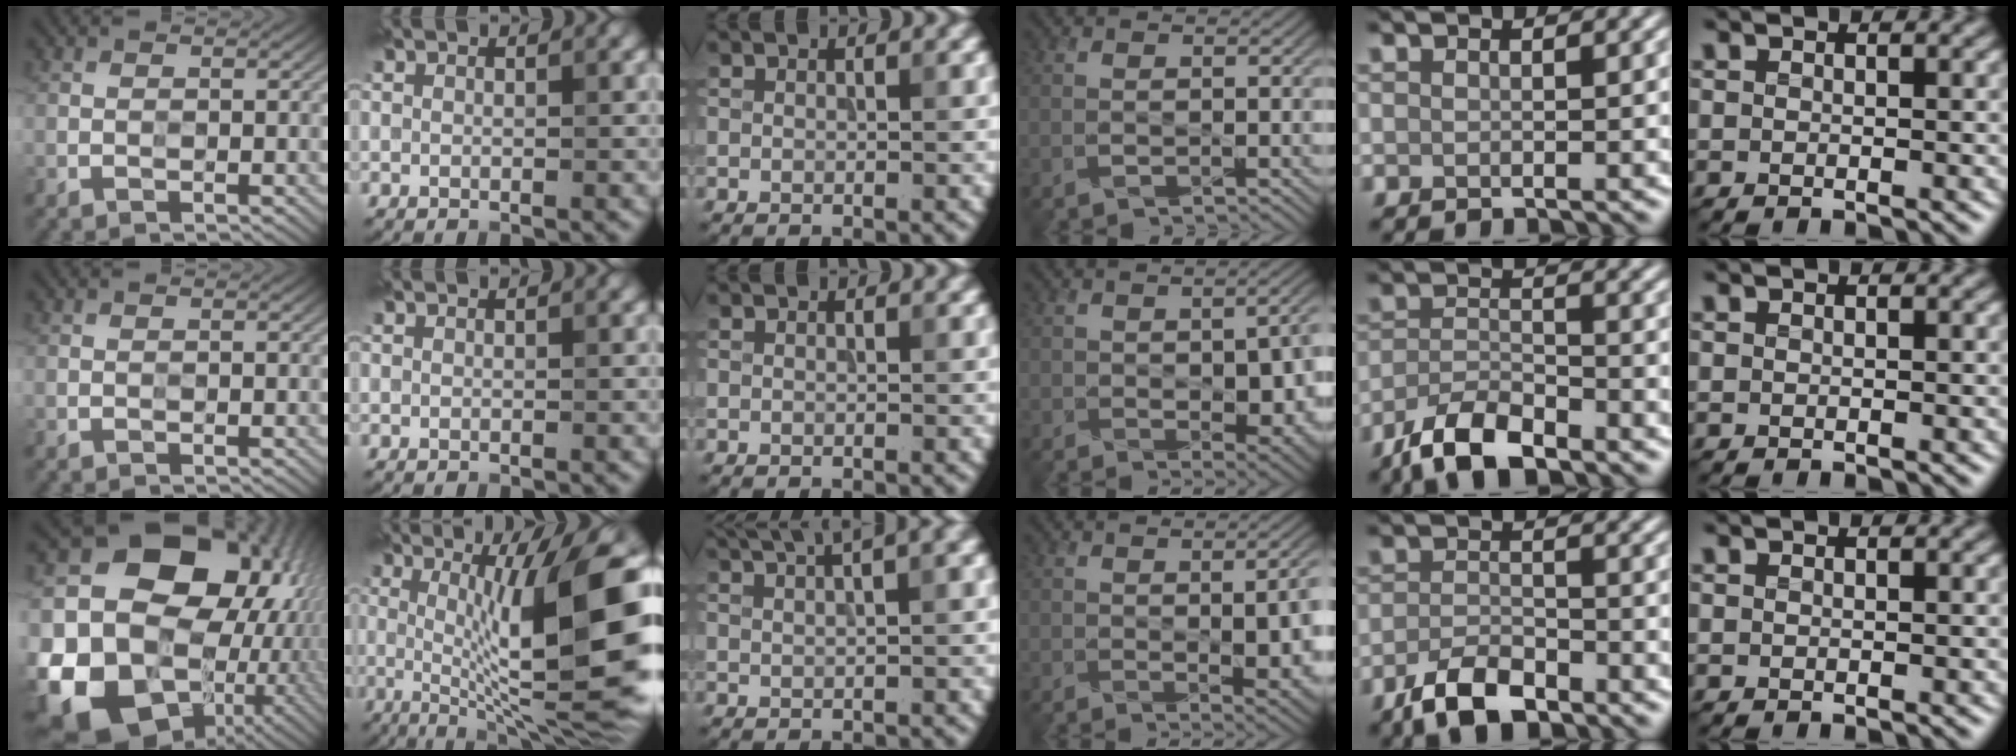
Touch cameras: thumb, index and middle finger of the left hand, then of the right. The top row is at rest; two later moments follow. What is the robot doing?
{"motion": "wipe", "object": "bowl"}